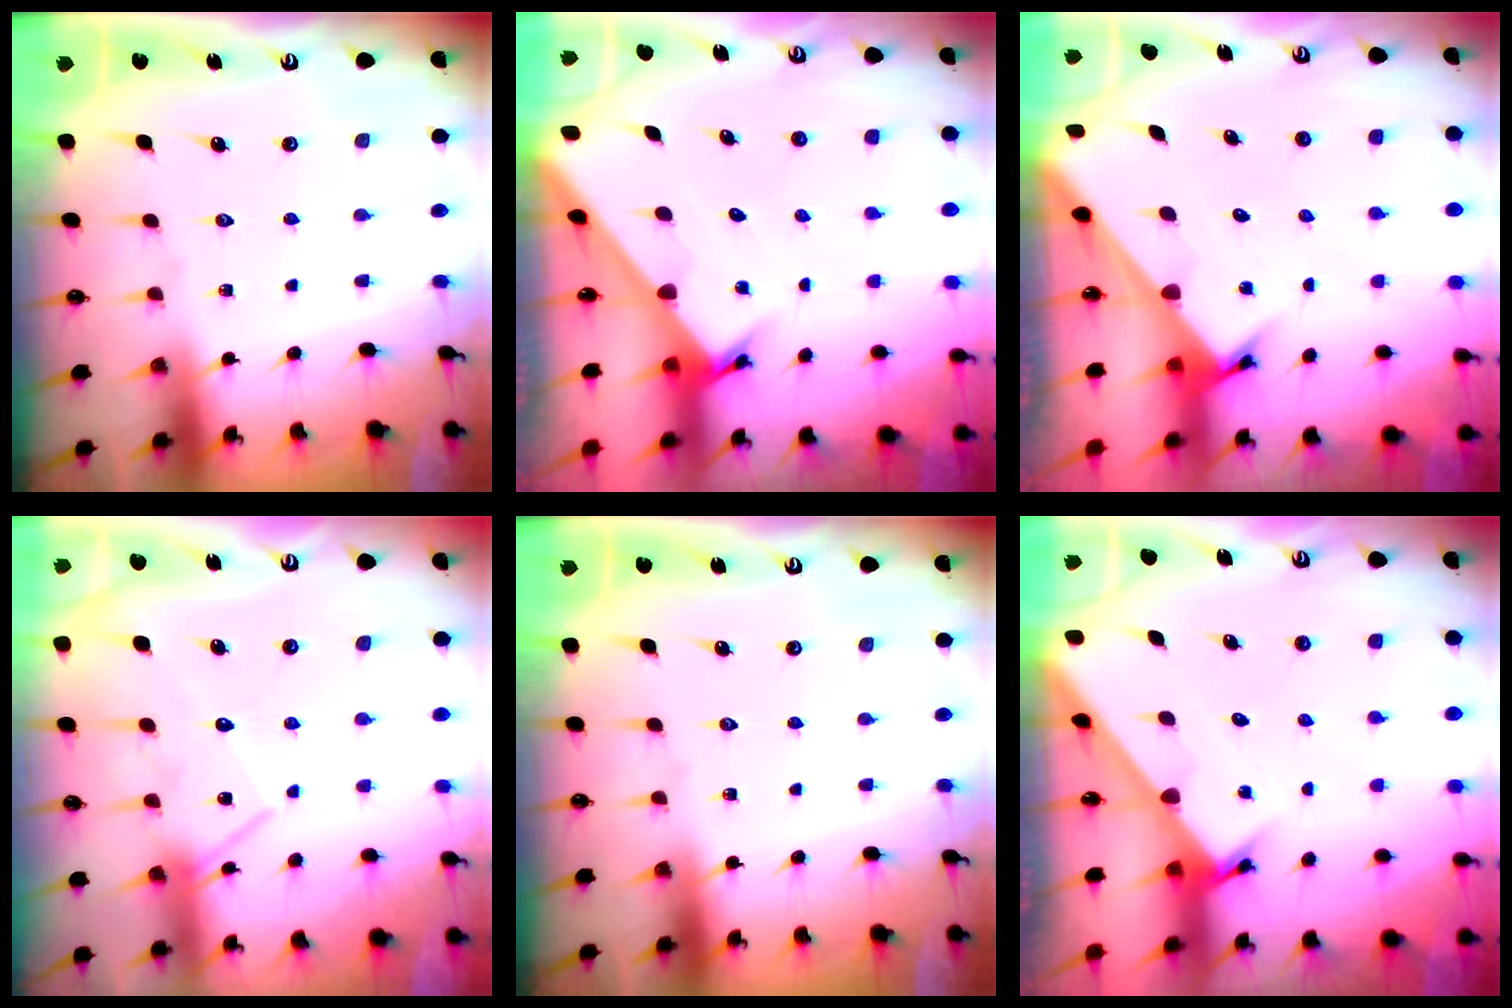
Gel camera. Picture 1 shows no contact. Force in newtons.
{"total": 2.5, "press": 2.5, "slide": 0.2}
{"total": 2.7, "press": 2.7, "slide": 0.2}
{"total": 13.0, "press": 12.9, "slide": 1.0}
{"total": 0.0}
{"total": 2.3, "press": 2.3, "slide": 0.1}